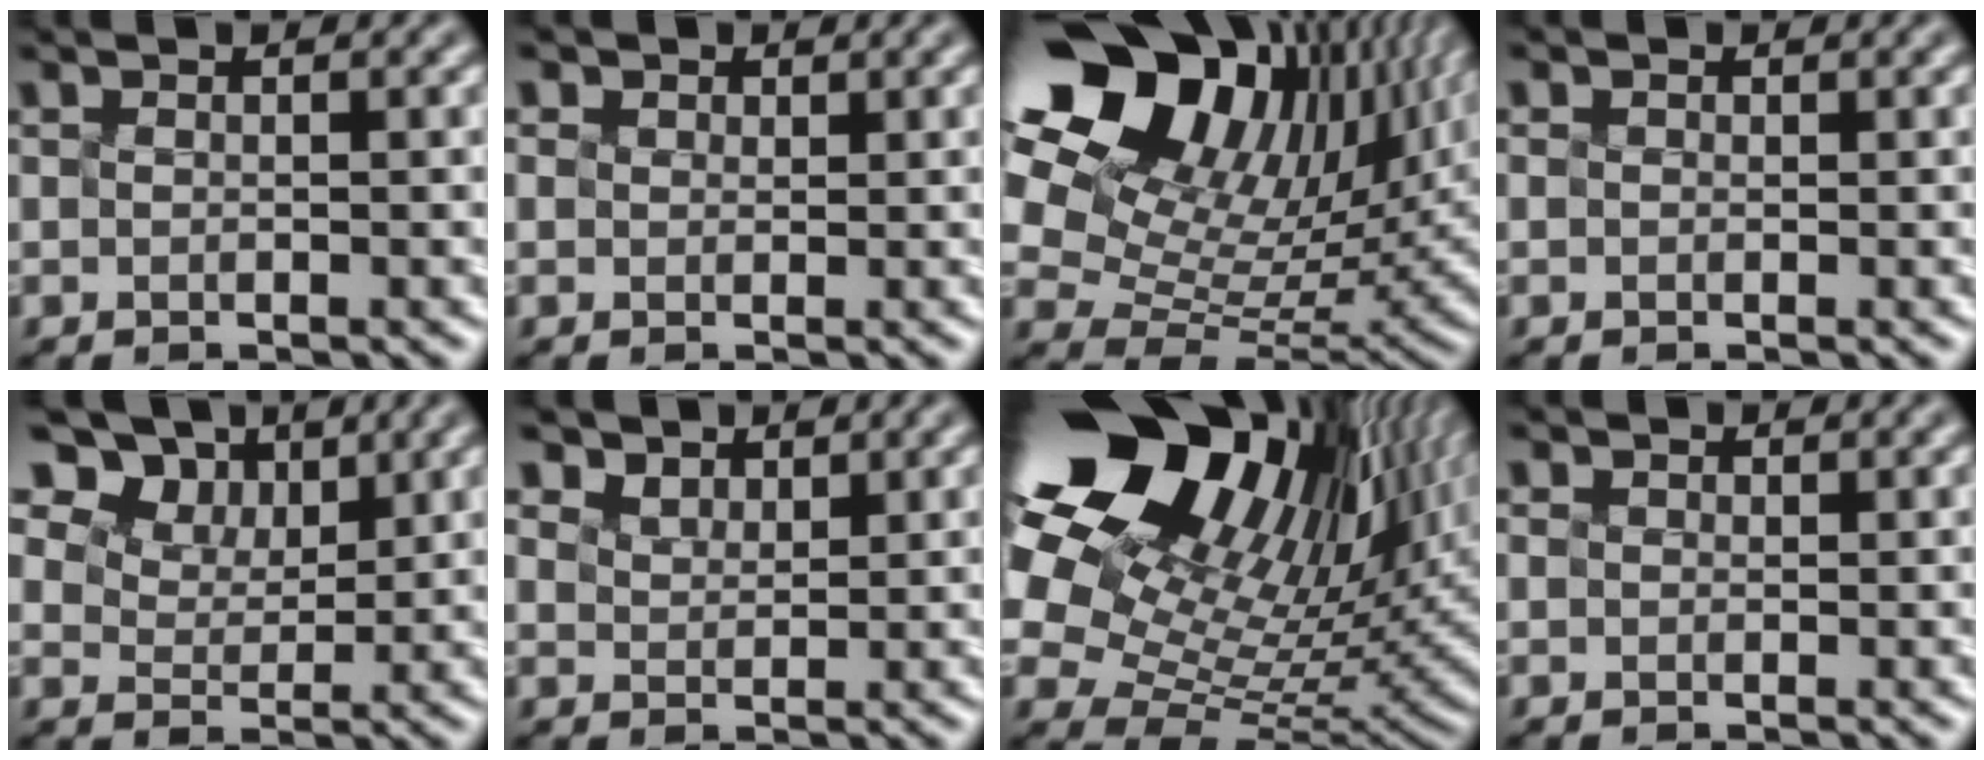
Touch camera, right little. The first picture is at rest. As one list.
[{"total": 2.2, "force": [-0.4, -1.1, -1.8], "torque": [0.012, -0.023, 0.023]}, {"total": 15.8, "force": [9.2, 8.9, 9.3], "torque": [-0.194, 0.047, 0.181]}, {"total": 2.5, "force": [-1.1, -1.5, -1.7], "torque": [0.004, -0.015, 0.006]}, {"total": 7.5, "force": [5.5, 4.4, 2.6], "torque": [-0.091, 0.005, 0.127]}, {"total": 2.1, "force": [0.5, -0.9, -1.9], "torque": [0.004, -0.022, 0.051]}, {"total": 18.0, "force": [8.4, 10.4, 12.1], "torque": [-0.259, 0.021, 0.182]}, {"total": 2.5, "force": [-0.8, -1.5, -1.8], "torque": [0.004, -0.016, 0.013]}]